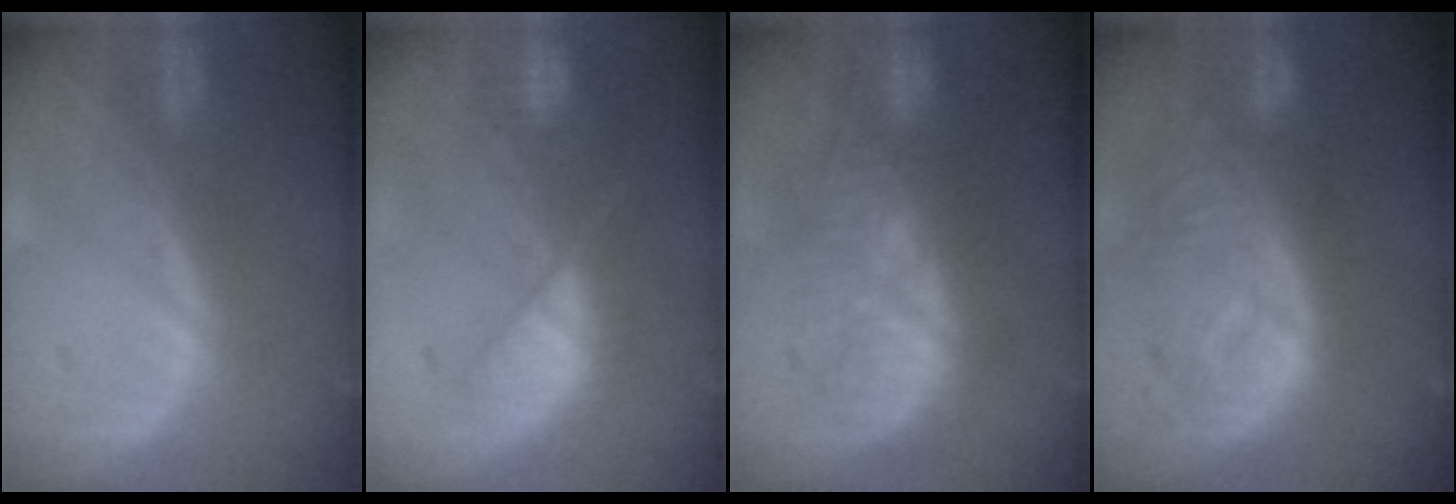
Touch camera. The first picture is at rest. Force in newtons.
{"total": 8.5, "press": 7.5, "slide": 4.1}
{"total": 9.9, "press": 9.9, "slide": 0.3}
{"total": 10.9, "press": 9.8, "slide": 4.8}